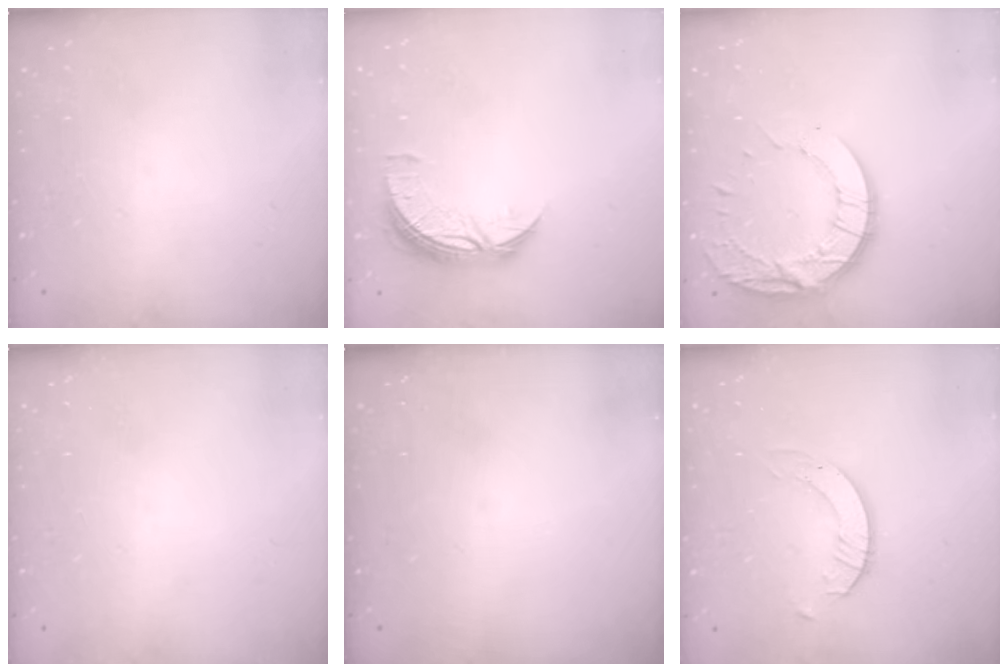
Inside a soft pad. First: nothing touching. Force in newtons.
{"total": 8.3, "press": 8.3, "slide": 0.5}
{"total": 13.6, "press": 13.5, "slide": 1.1}
{"total": 0.0}
{"total": 0.0}
{"total": 2.7, "press": 2.7, "slide": 0.2}